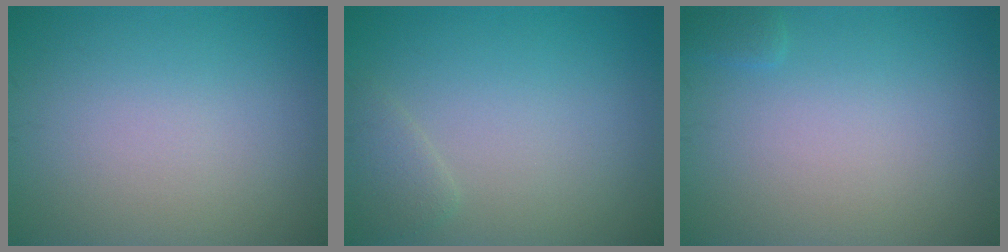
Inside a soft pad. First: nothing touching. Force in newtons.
{"total": 1.3, "press": 1.3, "slide": 0.2}
{"total": 0.7, "press": 0.7, "slide": 0.1}